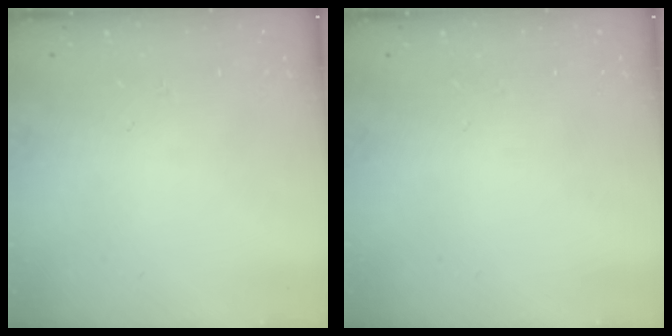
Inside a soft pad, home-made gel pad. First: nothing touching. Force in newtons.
{"total": 0.0}